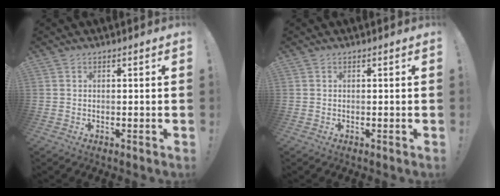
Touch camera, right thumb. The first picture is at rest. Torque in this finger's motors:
{"motor_torque": [0.00, 0.00, -0.09, 0.09, 0.00]}